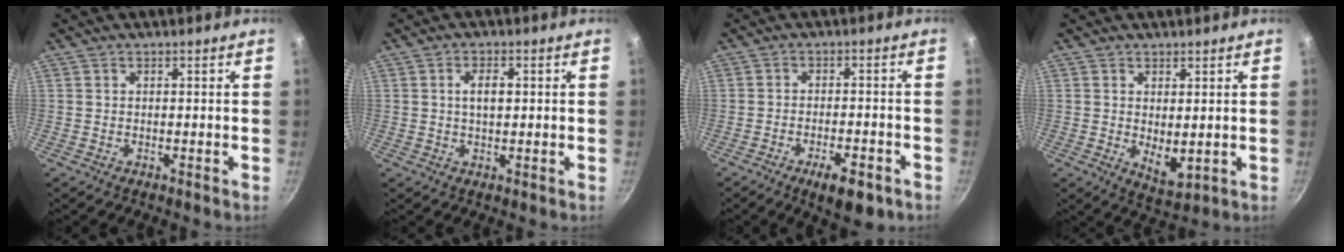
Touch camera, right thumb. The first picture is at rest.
{"total": 3.6, "force": [0.5, 1.9, 3.0], "torque": [-0.046, 0.008, 0.008]}
{"total": 7.8, "force": [-4.2, 2.8, 5.9], "torque": [-0.074, 0.021, -0.054]}
{"total": 5.3, "force": [0.6, 2.6, 4.6], "torque": [-0.065, -0.022, 0.019]}